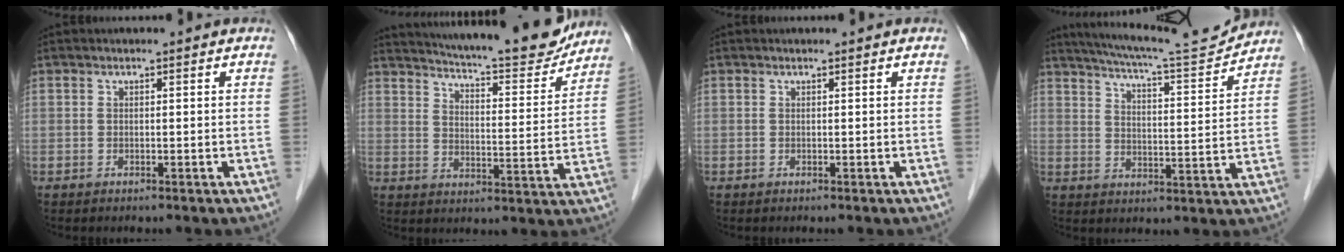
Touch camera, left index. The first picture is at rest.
{"total": 18.2, "force": [16.8, 1.9, 6.7], "torque": [-0.102, -0.036, 0.222]}
{"total": 0.0}
{"total": 13.9, "force": [13.1, -0.2, 4.8], "torque": [-0.084, -0.013, 0.189]}